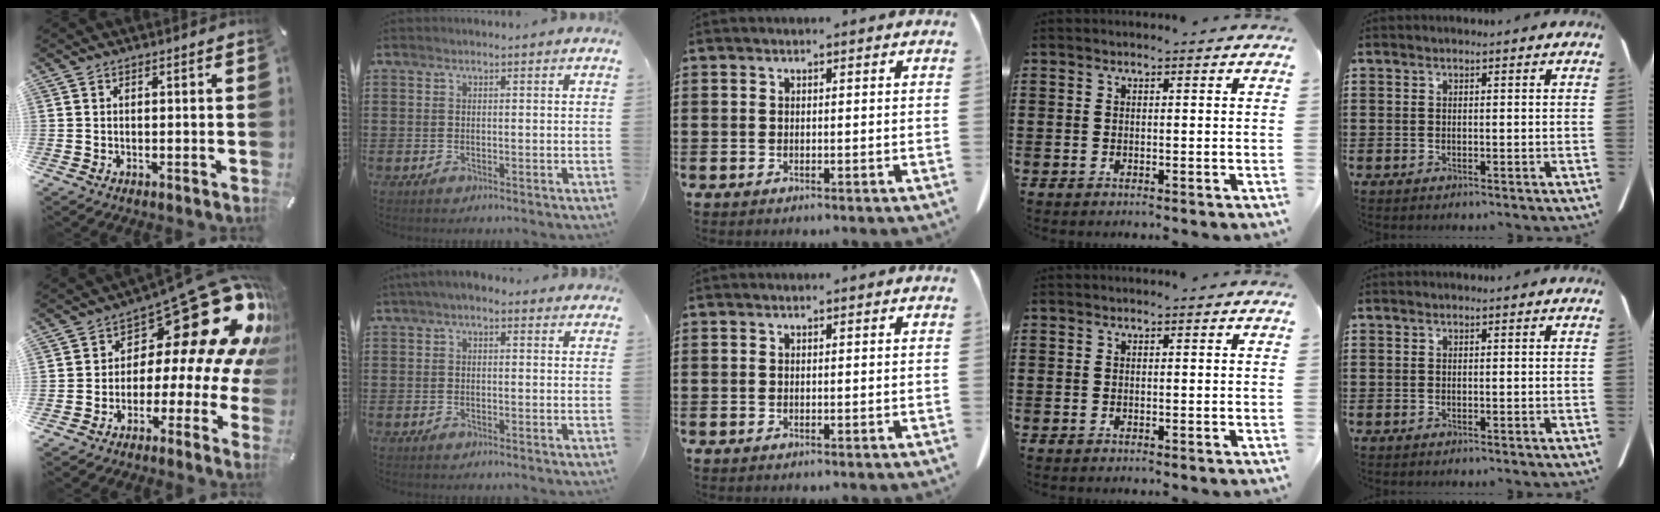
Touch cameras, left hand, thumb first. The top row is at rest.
{"thumb": {"total": 24.1, "force": [10.3, 11.0, 18.8], "torque": [-0.262, -0.084, 0.185]}, "index": {"total": 1.9, "force": [0.9, 1.1, 1.3], "torque": [-0.029, 0.008, 0.015]}}